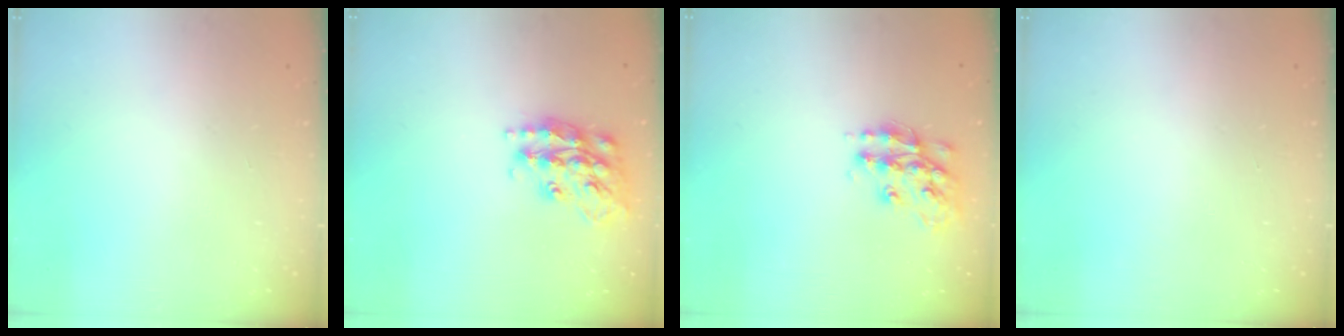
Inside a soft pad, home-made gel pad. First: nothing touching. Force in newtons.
{"total": 18.2, "press": 18.2, "slide": 1.2}
{"total": 14.2, "press": 14.2, "slide": 0.9}
{"total": 0.0}